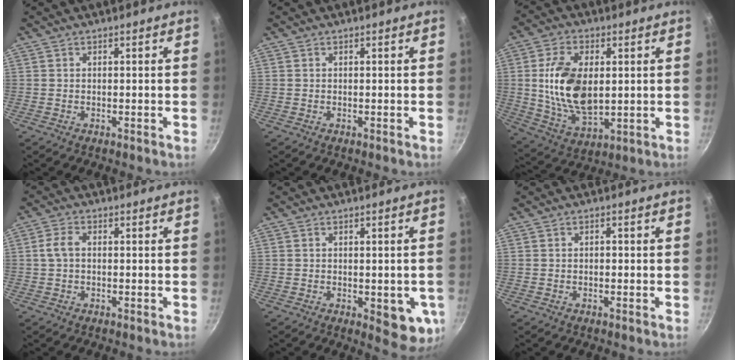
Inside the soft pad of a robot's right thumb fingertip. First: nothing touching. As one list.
[{"total": 0.0}, {"total": 15.4, "force": [1.6, 8.7, 12.7], "torque": [-0.228, -0.013, 0.039]}, {"total": 3.4, "force": [0.1, 2.2, 2.6], "torque": [-0.056, 0.009, -0.001]}, {"total": 7.4, "force": [-2.1, 3.2, 6.3], "torque": [-0.052, -0.005, -0.018]}, {"total": 0.6, "force": [-0.1, 0.4, 0.4], "torque": [-0.002, 0.005, -0.002]}]